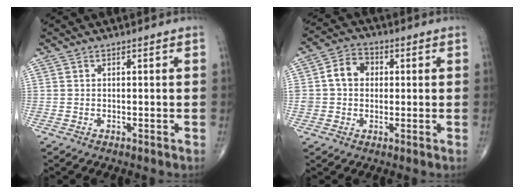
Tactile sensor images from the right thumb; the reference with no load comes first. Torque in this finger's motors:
{"motor_torque": [1.07, 1.05, 0.68, 0.00, 0.04]}